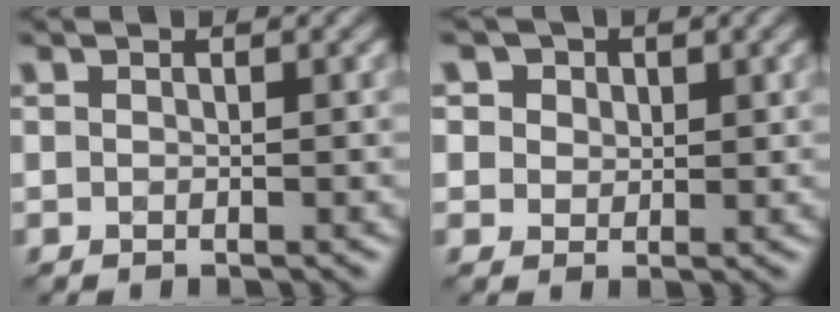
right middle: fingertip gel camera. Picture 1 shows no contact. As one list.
[{"total": 5.3, "force": [2.8, 4.0, 2.0], "torque": [-0.042, 0.013, 0.028]}]